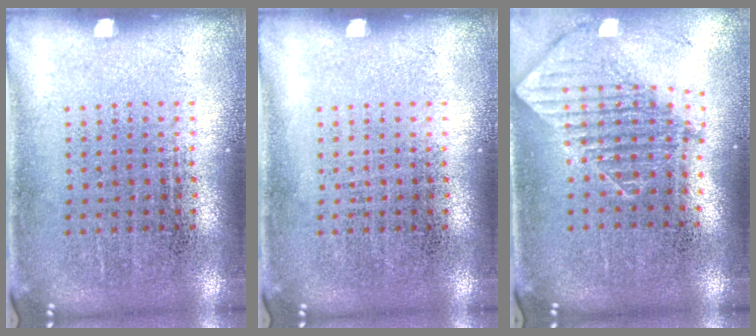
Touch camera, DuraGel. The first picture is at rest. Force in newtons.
{"total": 0.0}
{"total": 1.7, "press": 1.3, "slide": 1.0}